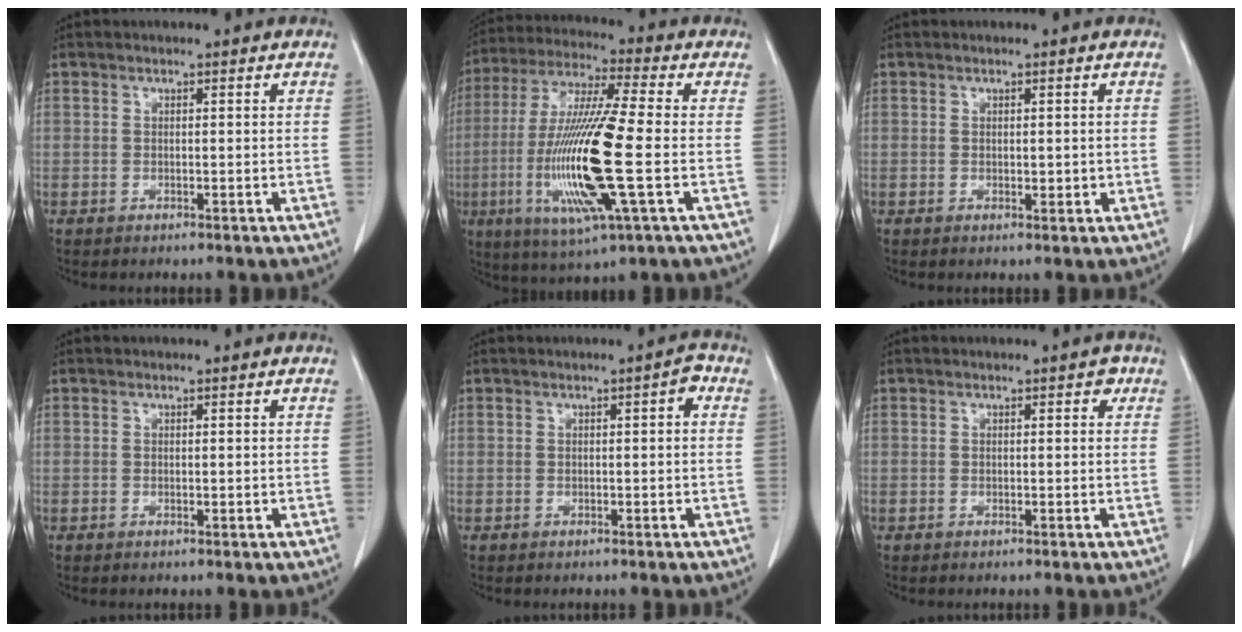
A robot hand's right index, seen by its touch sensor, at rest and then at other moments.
{"total": 18.3, "force": [-3.3, 1.0, 18.0], "torque": [-0.376, -0.016, -0.064]}
{"total": 1.7, "force": [0.1, 0.8, 1.5], "torque": [-0.023, -0.005, 0.005]}
{"total": 0.7, "force": [0.1, 0.2, 0.7], "torque": [-0.014, -0.004, 0.003]}
{"total": 2.3, "force": [0.6, 0.6, 2.1], "torque": [-0.029, 0.008, 0.006]}
{"total": 1.5, "force": [0.8, 0.4, 1.2], "torque": [-0.016, -0.002, 0.010]}